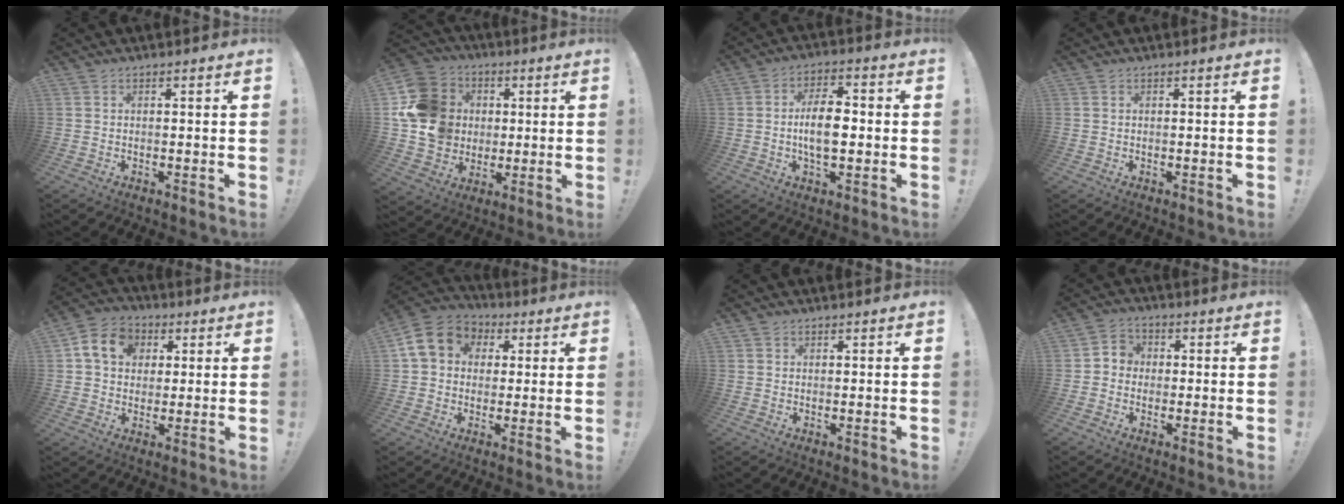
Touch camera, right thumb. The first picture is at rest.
{"total": 17.6, "force": [2.0, 15.7, 7.7], "torque": [-0.133, 0.007, 0.056]}
{"total": 10.6, "force": [-1.2, 5.3, 9.1], "torque": [-0.163, 0.004, -0.028]}
{"total": 0.0}
{"total": 11.4, "force": [3.3, 9.2, 5.8], "torque": [-0.087, 0.007, 0.067]}
{"total": 12.5, "force": [3.3, 10.2, 6.4], "torque": [-0.094, -0.002, 0.068]}
{"total": 0.7, "force": [0.6, 0.4, 0.1], "torque": [0.006, -0.003, 0.010]}
{"total": 4.4, "force": [-0.9, 4.0, 1.6], "torque": [-0.024, 0.014, -0.014]}